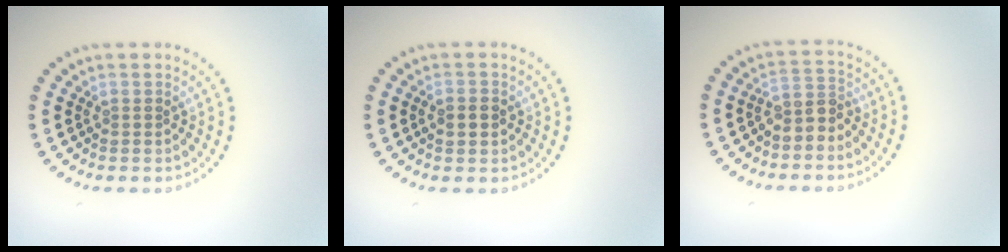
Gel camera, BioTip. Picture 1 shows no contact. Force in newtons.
{"total": 2.3, "press": 2.3, "slide": 0.0}
{"total": 2.4, "press": 1.9, "slide": 1.5}